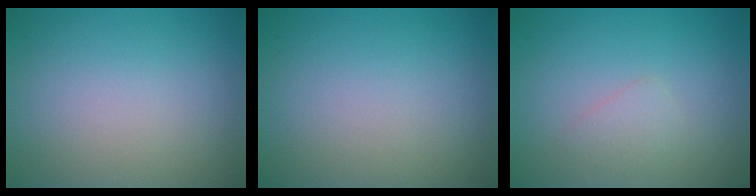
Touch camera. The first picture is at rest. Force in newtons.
{"total": 0.0}
{"total": 1.3, "press": 1.3, "slide": 0.0}